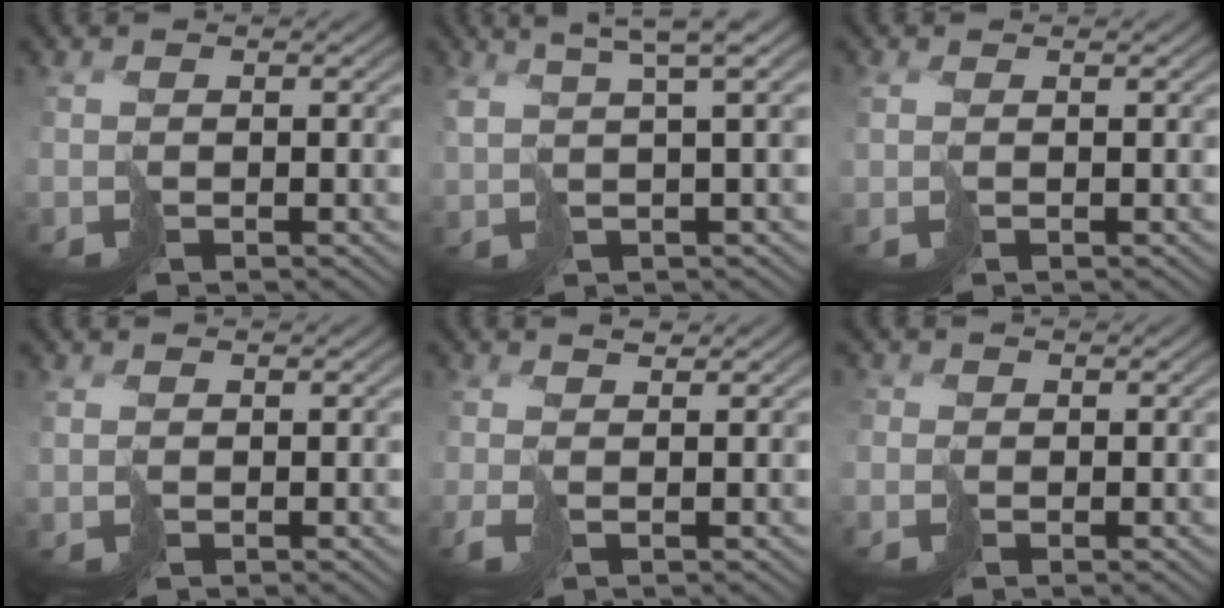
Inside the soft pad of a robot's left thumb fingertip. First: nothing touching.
{"total": 5.5, "force": [3.0, 1.0, 4.6], "torque": [-0.068, 0.021, 0.054]}
{"total": 0.8, "force": [0.2, 0.3, 0.7], "torque": [-0.022, -0.002, 0.002]}
{"total": 0.6, "force": [0.5, 0.2, -0.2], "torque": [0.000, 0.001, 0.013]}
{"total": 2.4, "force": [0.0, 0.8, 2.2], "torque": [-0.059, 0.004, -0.005]}
{"total": 1.8, "force": [-0.4, 1.7, 0.5], "torque": [-0.014, -0.005, -0.011]}